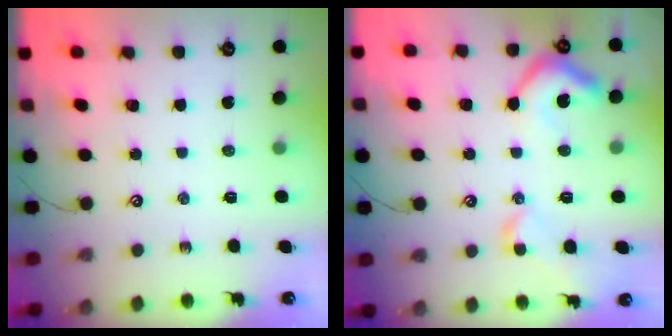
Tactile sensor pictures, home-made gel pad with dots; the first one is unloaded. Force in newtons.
{"total": 8.8, "press": 8.7, "slide": 1.1}